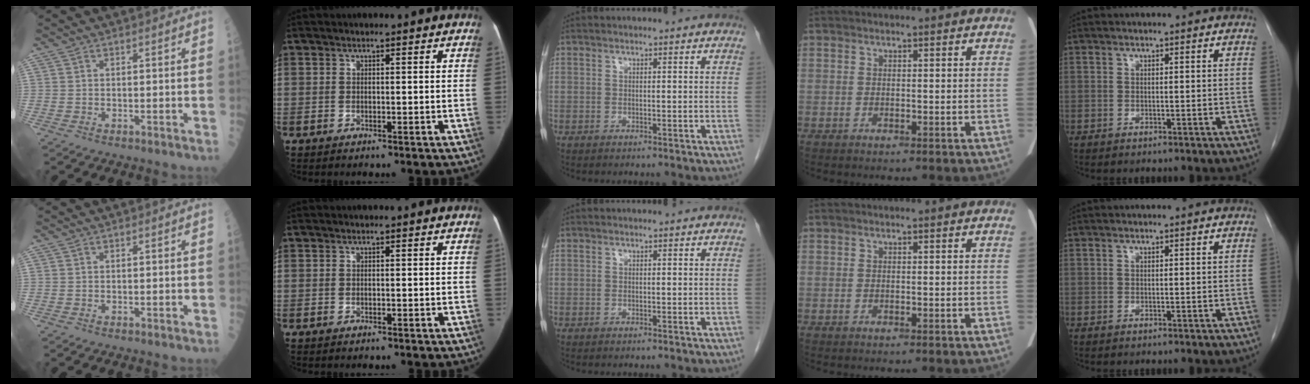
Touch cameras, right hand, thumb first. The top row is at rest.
{}